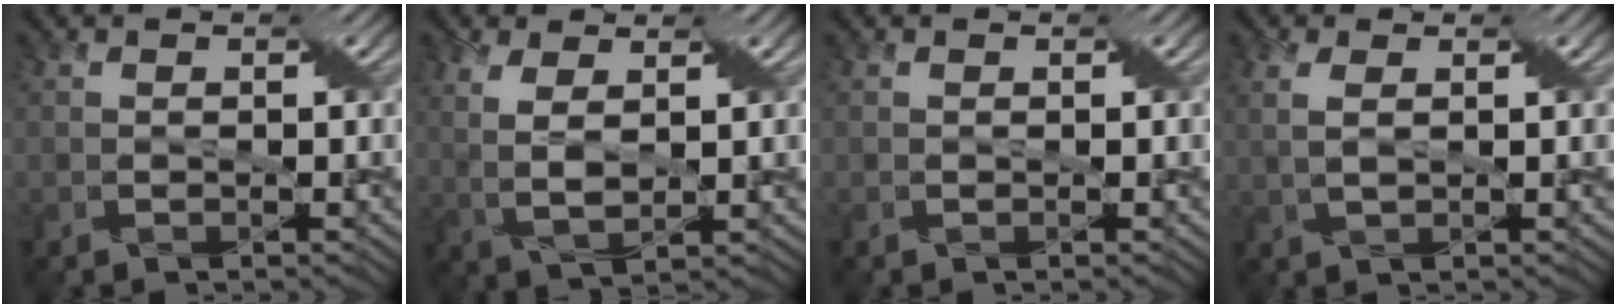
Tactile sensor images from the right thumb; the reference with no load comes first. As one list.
[{"total": 4.9, "force": [1.8, 2.0, 4.1], "torque": [-0.101, 0.003, 0.037]}, {"total": 0.0}, {"total": 2.5, "force": [0.8, 0.9, 2.2], "torque": [-0.053, 0.002, 0.018]}]